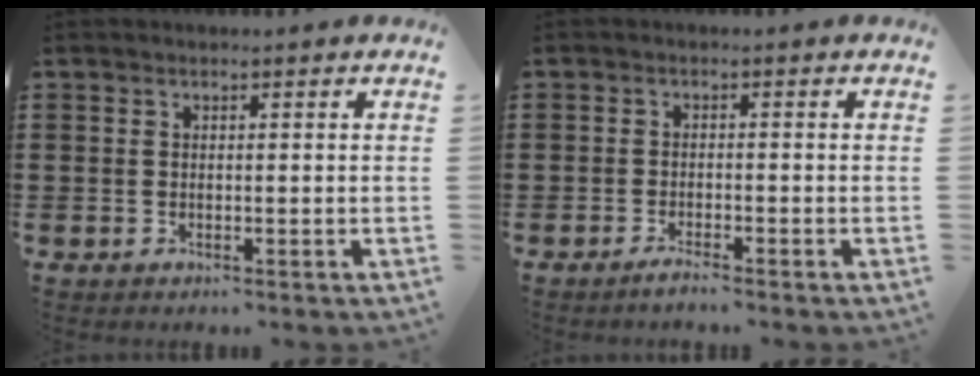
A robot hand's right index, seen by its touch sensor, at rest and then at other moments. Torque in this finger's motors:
{"motor_torque": [-0.46, 1.49, -0.45, -0.21]}